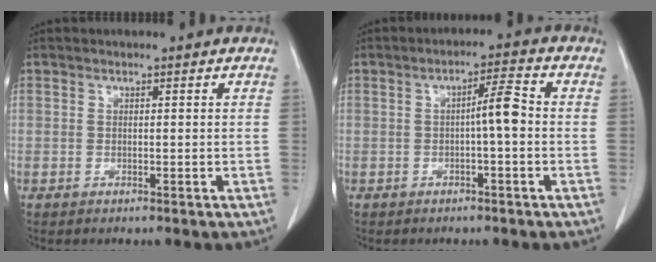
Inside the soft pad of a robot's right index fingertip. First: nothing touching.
{"total": 4.1, "force": [-0.4, 0.3, 4.1], "torque": [-0.062, 0.009, -0.007]}